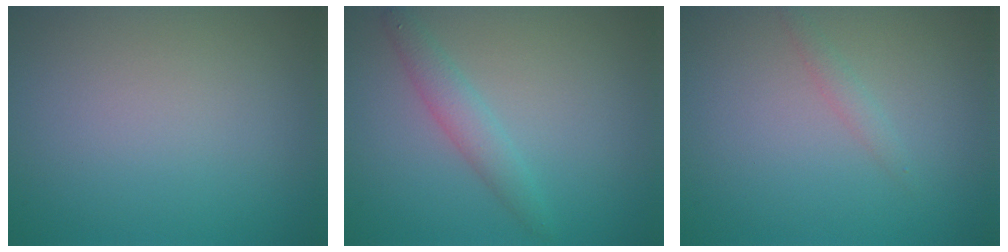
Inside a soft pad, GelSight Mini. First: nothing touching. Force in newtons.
{"total": 2.1, "press": 2.1, "slide": 0.0}
{"total": 1.0, "press": 1.0, "slide": 0.0}